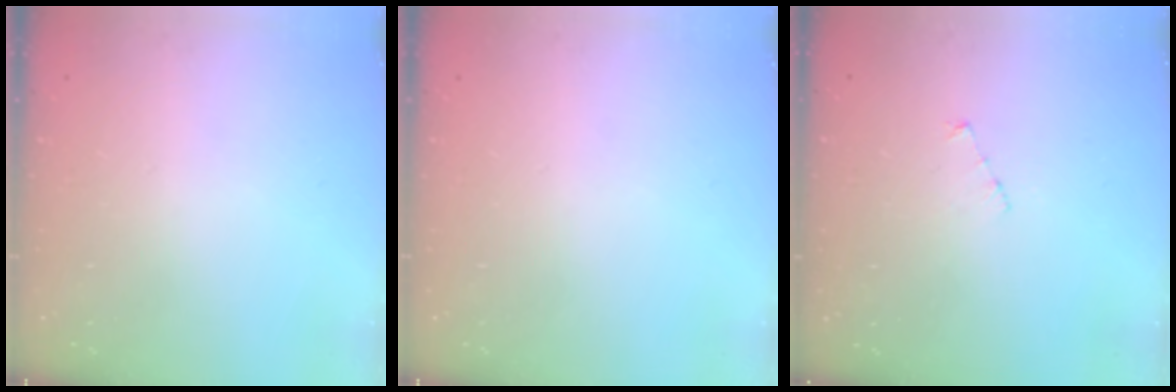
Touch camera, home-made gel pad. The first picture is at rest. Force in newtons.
{"total": 0.0}
{"total": 3.5, "press": 3.5, "slide": 0.3}